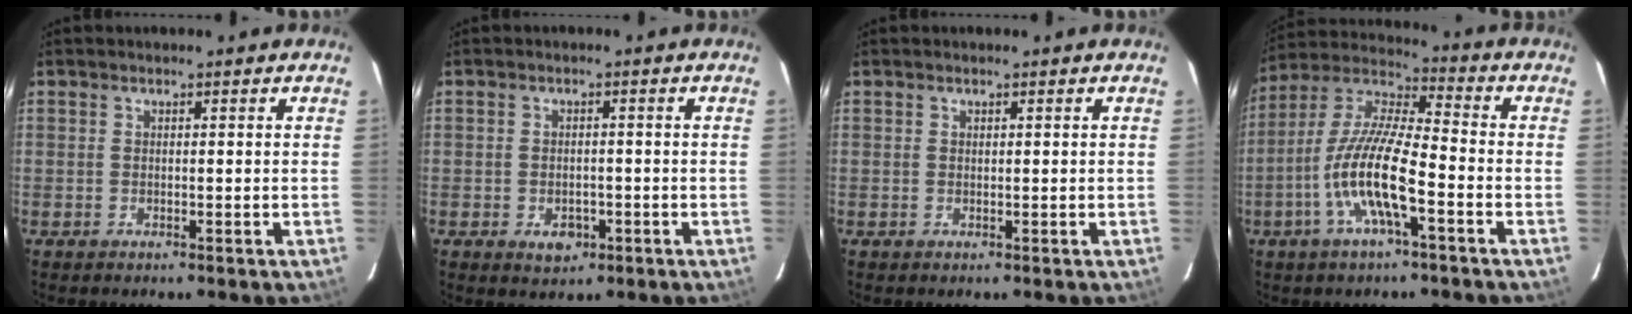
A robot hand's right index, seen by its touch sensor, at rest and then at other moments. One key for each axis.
{"total": 4.0, "fx": -1.5, "fy": 3.0, "fz": 2.2, "tx": -0.043, "ty": -0.002, "tz": -0.014}
{"total": 0.0}
{"total": 13.8, "fx": -5.2, "fy": 2.7, "fz": 12.5, "tx": -0.252, "ty": -0.004, "tz": -0.105}